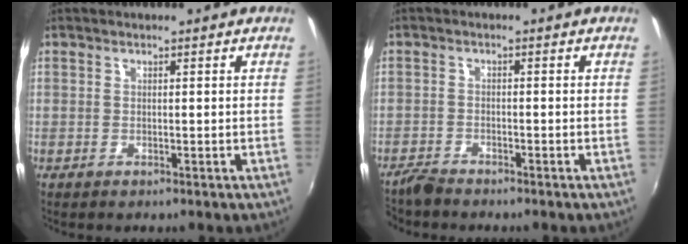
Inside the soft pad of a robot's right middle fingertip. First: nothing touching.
{"total": 2.8, "force": [-2.7, 0.5, 0.4], "torque": [-0.018, -0.008, -0.058]}